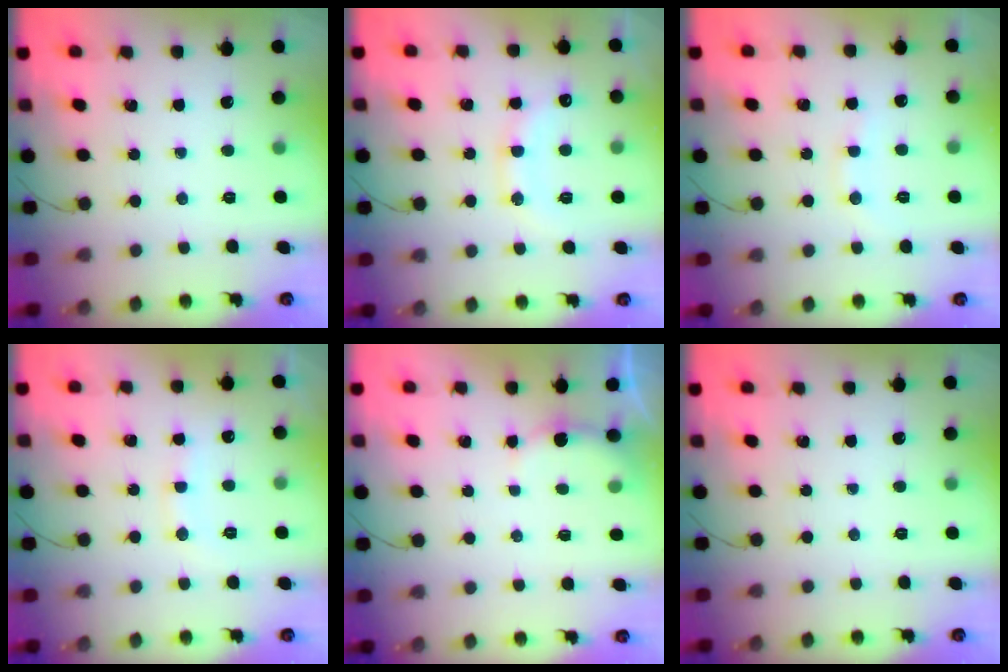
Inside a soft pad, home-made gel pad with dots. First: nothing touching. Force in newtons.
{"total": 11.6, "press": 11.6, "slide": 1.0}
{"total": 8.3, "press": 8.2, "slide": 1.4}
{"total": 9.4, "press": 9.3, "slide": 1.3}
{"total": 2.7, "press": 2.6, "slide": 0.6}
{"total": 0.0}